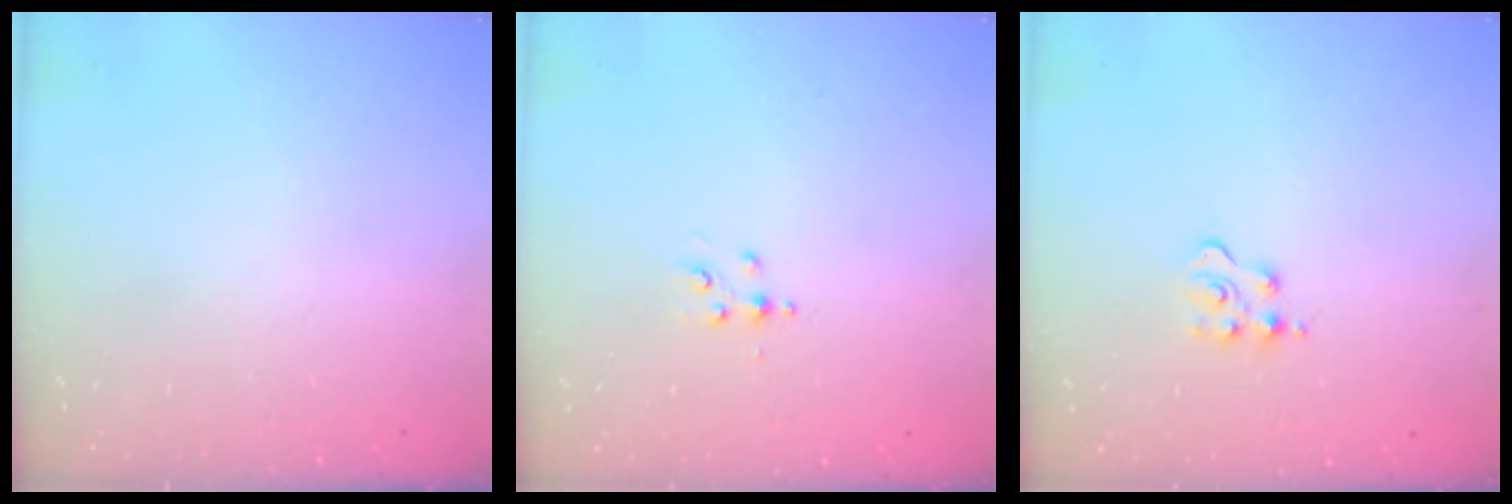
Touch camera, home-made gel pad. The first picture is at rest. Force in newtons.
{"total": 3.2, "press": 3.2, "slide": 0.5}
{"total": 3.0, "press": 2.9, "slide": 0.4}